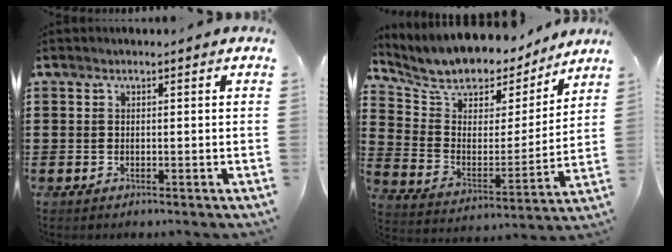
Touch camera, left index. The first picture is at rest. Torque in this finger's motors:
{"motor_torque": [1.07, -1.07, 0.63, 0.16]}